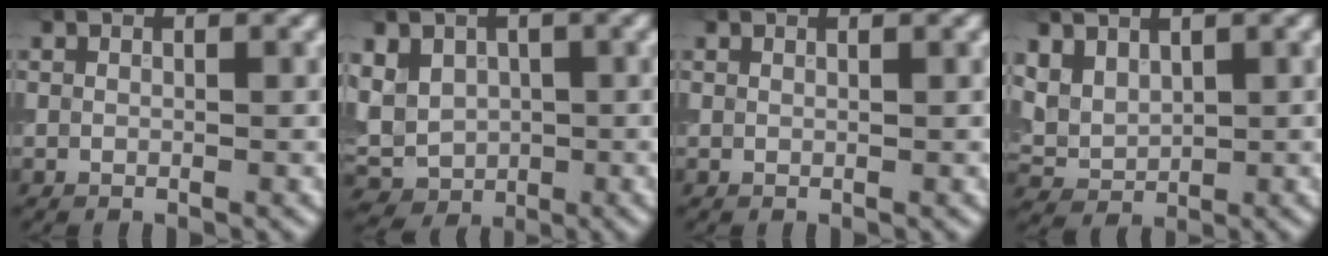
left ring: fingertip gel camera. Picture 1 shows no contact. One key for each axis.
{"total": 5.2, "fx": 0.8, "fy": 4.3, "fz": 2.8, "tx": -0.062, "ty": 0.009, "tz": 0.007}
{"total": 0.0}
{"total": 3.1, "fx": 1.9, "fy": 2.0, "fz": 1.5, "tx": -0.040, "ty": -0.005, "tz": 0.045}